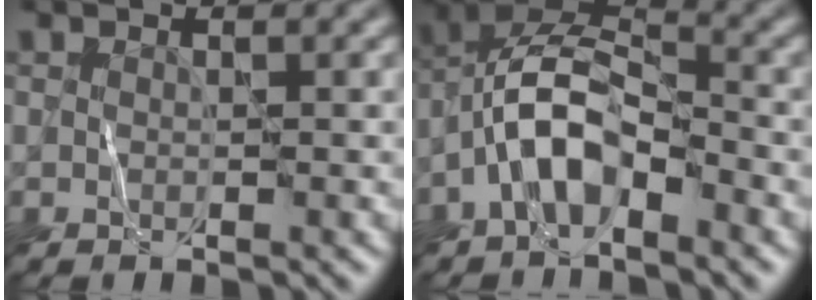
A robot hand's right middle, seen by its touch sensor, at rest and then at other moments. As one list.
[{"total": 6.4, "force": [-3.1, 3.0, 4.7], "torque": [-0.089, 0.012, -0.066]}]